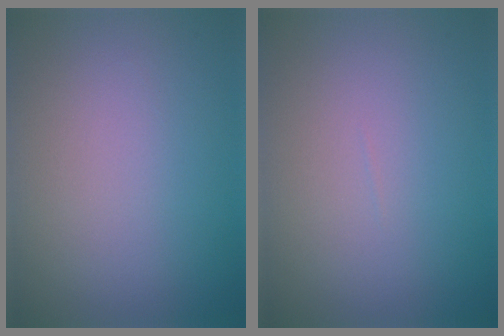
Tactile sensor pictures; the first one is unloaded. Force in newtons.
{"total": 0.0}